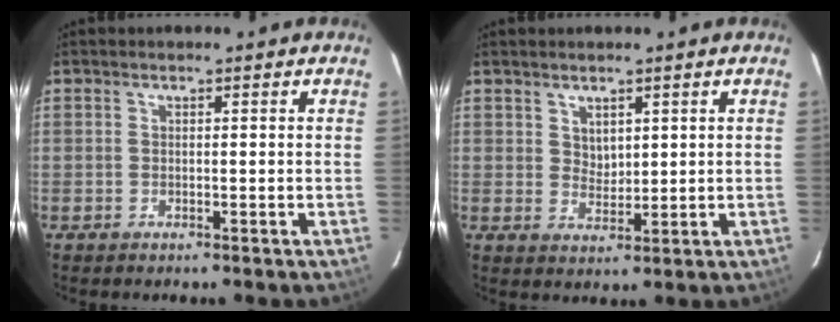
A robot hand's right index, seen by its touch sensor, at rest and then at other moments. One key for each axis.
{"total": 3.0, "fx": 1.7, "fy": 2.1, "fz": 1.3, "tx": -0.015, "ty": 0.000, "tz": 0.032}